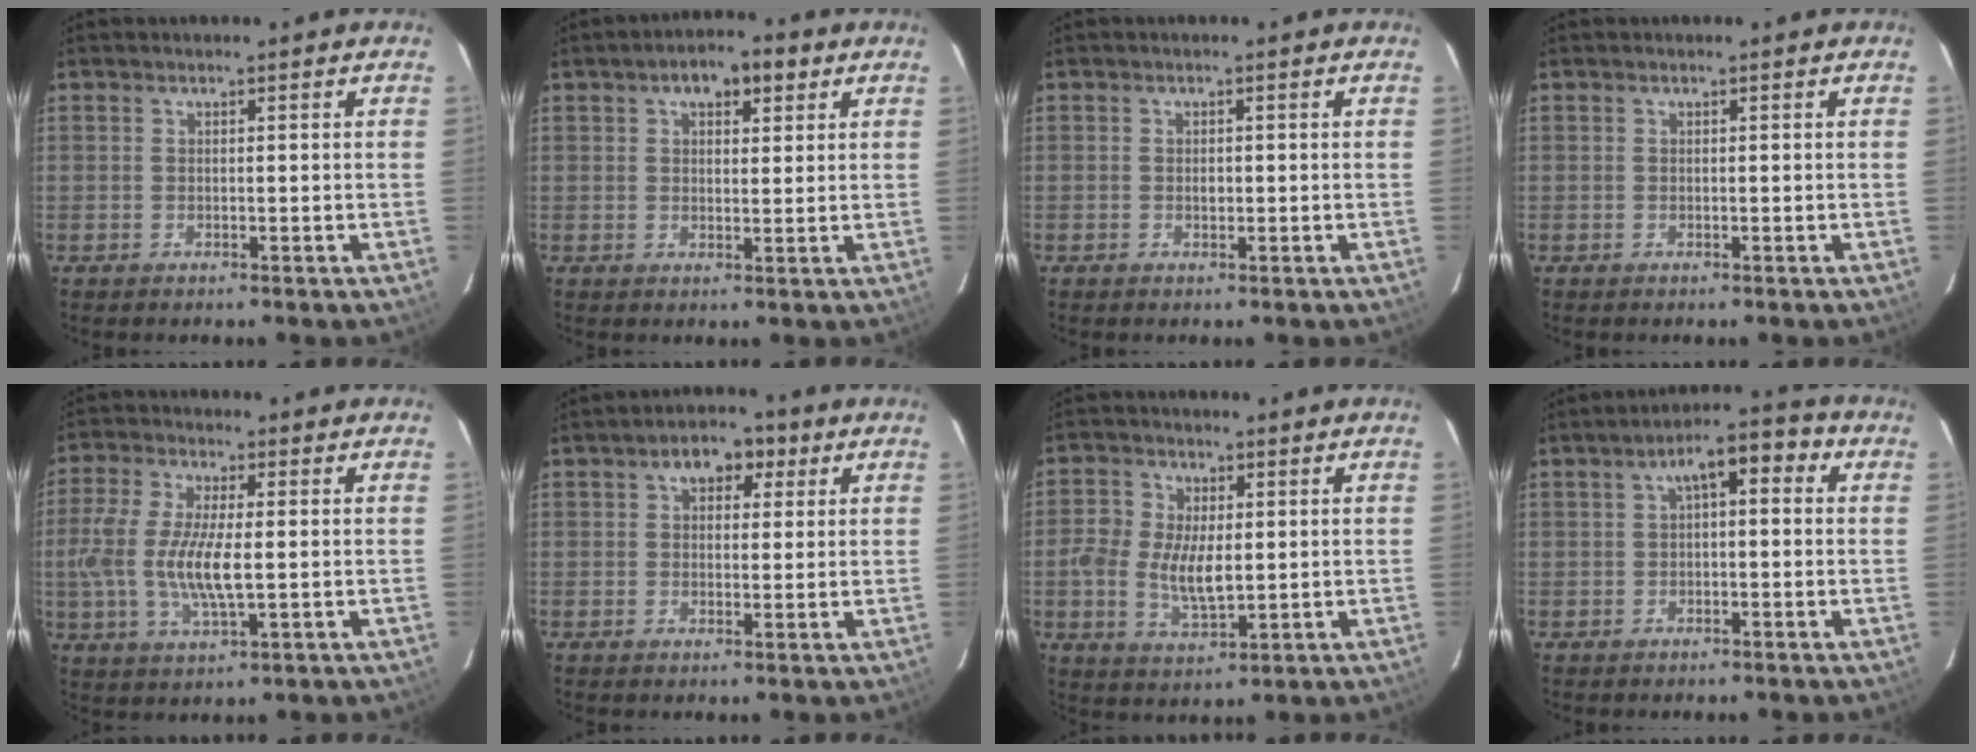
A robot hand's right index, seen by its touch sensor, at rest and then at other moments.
{"total": 6.5, "force": [3.2, 3.3, 4.5], "torque": [-0.071, 0.023, 0.048]}
{"total": 0.9, "force": [-0.1, 0.8, 0.5], "torque": [-0.007, 0.002, -0.002]}
{"total": 0.0}
{"total": 10.9, "force": [-0.8, 3.4, 10.3], "torque": [-0.217, -0.004, -0.018]}
{"total": 6.2, "force": [2.6, 4.2, 3.7], "torque": [-0.055, 0.021, 0.036]}
{"total": 8.3, "force": [-0.4, 4.6, 6.8], "torque": [-0.143, -0.002, -0.009]}
{"total": 7.0, "force": [1.4, 3.2, 6.0], "torque": [-0.101, 0.034, 0.022]}